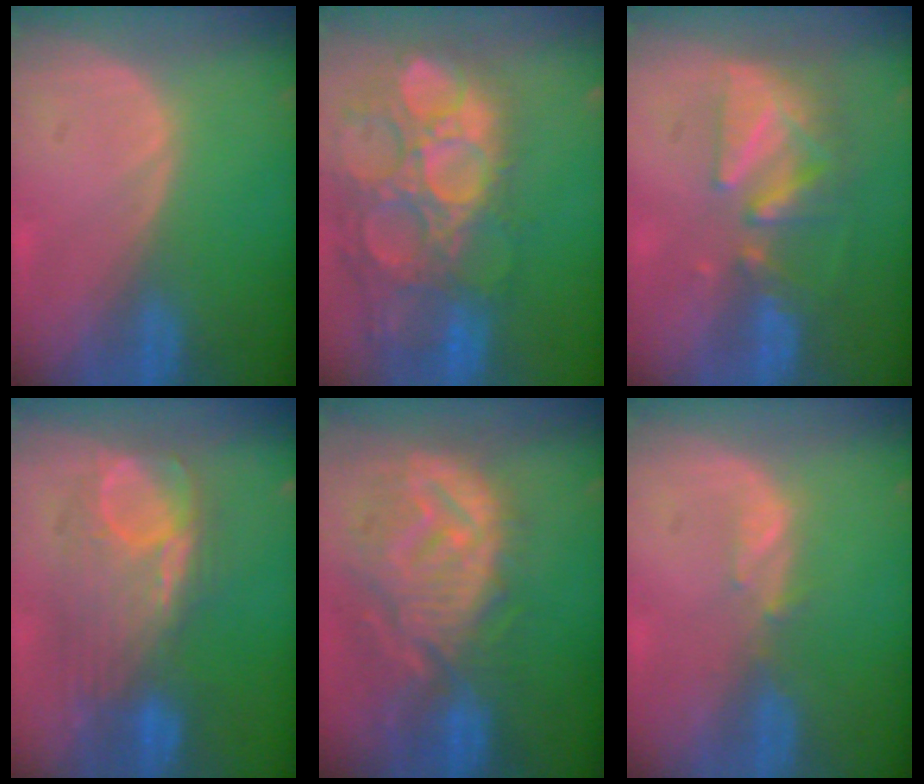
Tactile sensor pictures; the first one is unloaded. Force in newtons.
{"total": 15.6, "press": 12.8, "slide": 8.9}
{"total": 8.5, "press": 7.7, "slide": 3.6}
{"total": 8.7, "press": 8.7, "slide": 0.8}
{"total": 12.1, "press": 10.9, "slide": 5.4}
{"total": 1.5, "press": 1.4, "slide": 0.2}